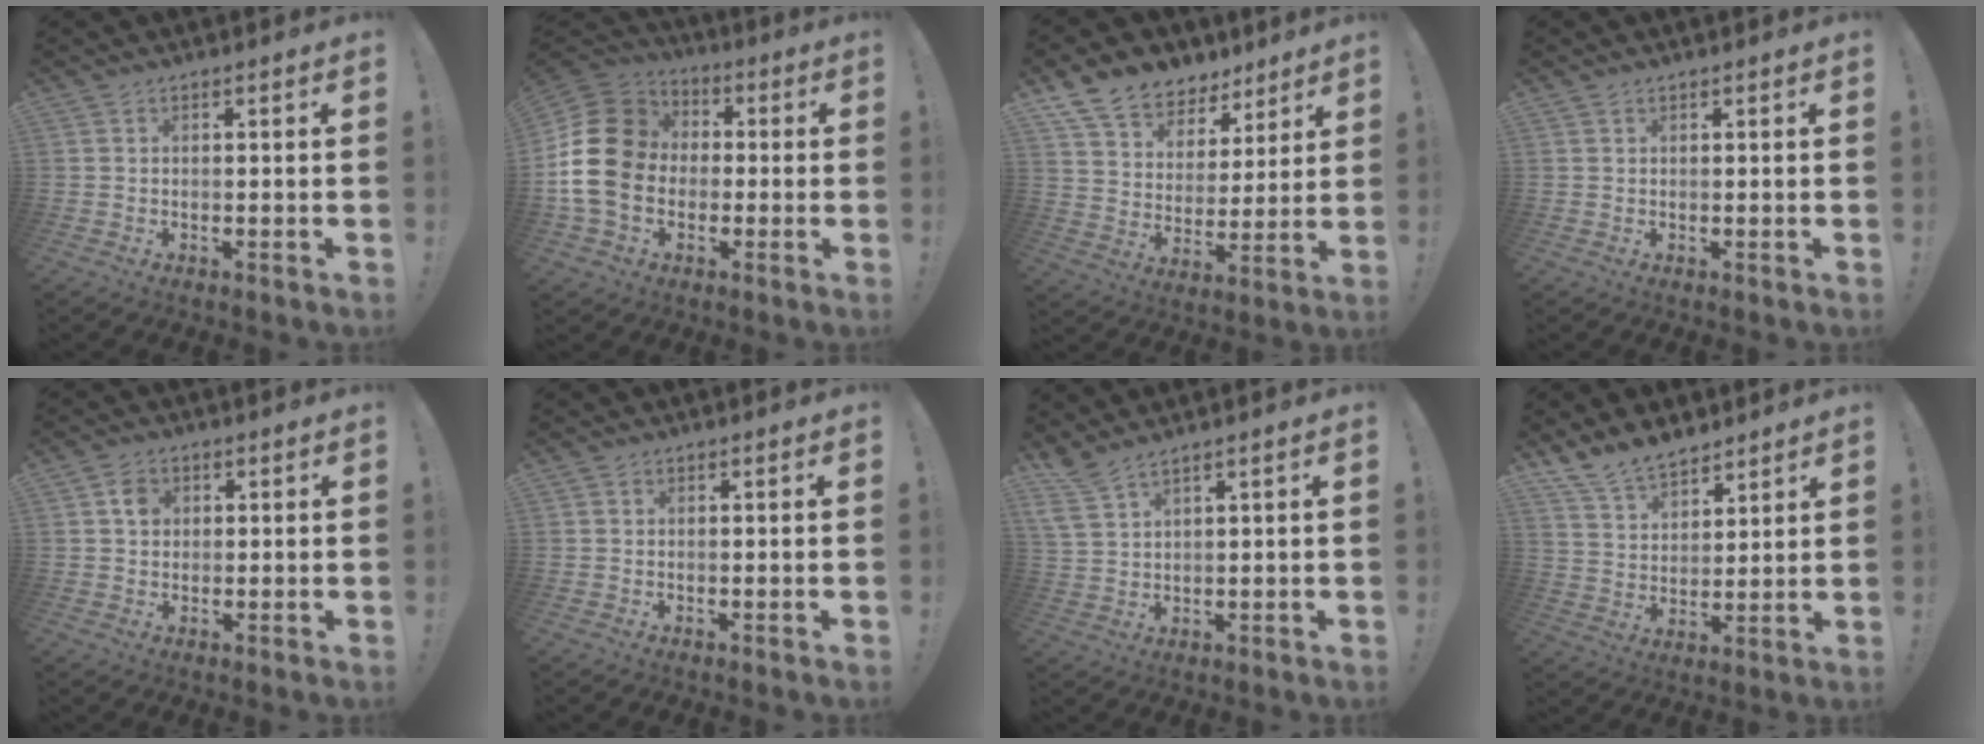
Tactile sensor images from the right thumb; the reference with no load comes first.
{"total": 18.4, "force": [-0.7, 15.1, 10.6], "torque": [-0.194, 0.022, -0.003]}
{"total": 12.4, "force": [9.2, 7.7, 3.2], "torque": [-0.064, -0.067, 0.176]}
{"total": 0.5, "force": [0.5, 0.2, -0.1], "torque": [0.004, -0.001, 0.009]}
{"total": 3.9, "force": [0.9, 3.5, 1.6], "torque": [-0.007, -0.001, 0.011]}
{"total": 0.0}
{"total": 5.5, "force": [4.5, 0.8, 3.1], "torque": [-0.066, -0.021, 0.087]}
{"total": 10.8, "force": [9.1, 5.0, 3.1], "torque": [-0.065, -0.060, 0.178]}